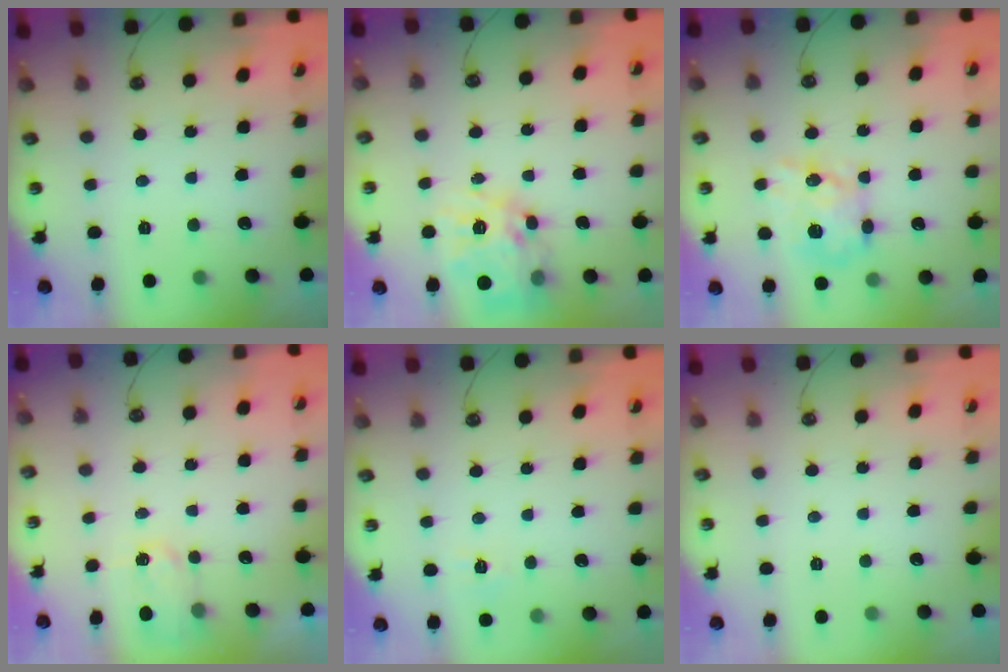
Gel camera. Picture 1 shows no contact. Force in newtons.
{"total": 16.1, "press": 16.0, "slide": 1.5}
{"total": 13.5, "press": 13.5, "slide": 0.2}
{"total": 2.9, "press": 2.9, "slide": 0.4}
{"total": 6.5, "press": 6.5, "slide": 0.5}
{"total": 0.0}